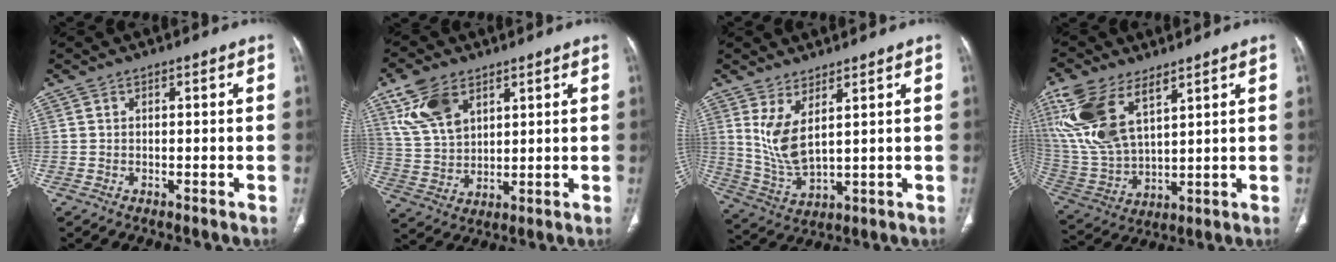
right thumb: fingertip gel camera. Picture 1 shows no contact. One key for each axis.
{"total": 10.9, "fx": 5.8, "fy": 6.4, "fz": 6.6, "tx": -0.120, "ty": -0.015, "tz": 0.125}
{"total": 8.3, "fx": 3.3, "fy": 3.0, "fz": 7.0, "tx": -0.148, "ty": -0.033, "tz": 0.082}
{"total": 17.5, "fx": 8.8, "fy": 8.6, "fz": 12.4, "tx": -0.267, "ty": -0.024, "tz": 0.188}